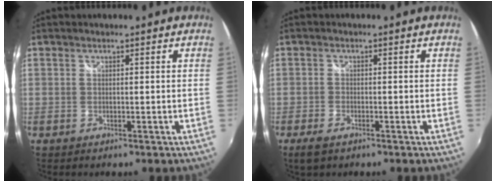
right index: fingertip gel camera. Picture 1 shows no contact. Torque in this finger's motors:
{"motor_torque": [0.27, -0.26, 0.11, 0.02]}